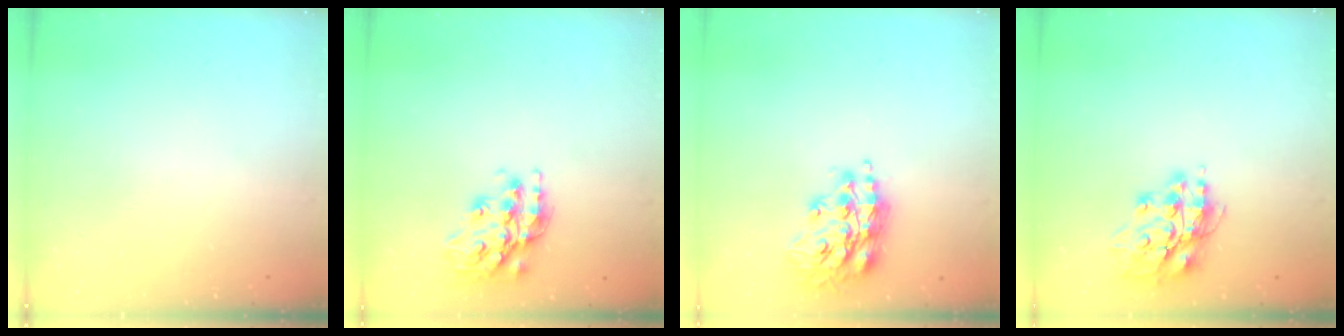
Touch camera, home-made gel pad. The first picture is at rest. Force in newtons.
{"total": 17.5, "press": 17.5, "slide": 1.3}
{"total": 16.1, "press": 16.0, "slide": 1.6}
{"total": 13.9, "press": 13.7, "slide": 2.0}